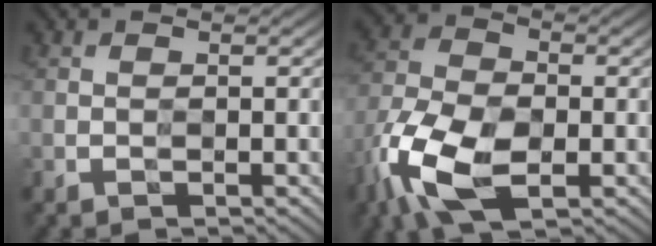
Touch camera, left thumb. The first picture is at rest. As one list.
[{"total": 11.6, "force": [-5.3, 6.4, 8.1], "torque": [-0.202, -0.021, -0.110]}]